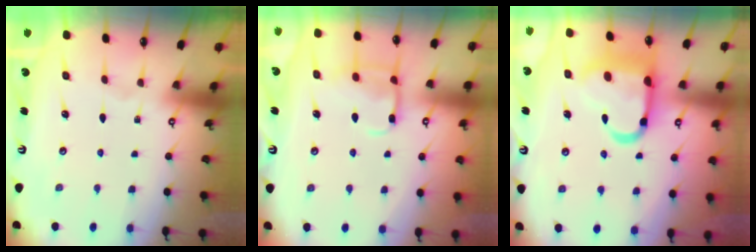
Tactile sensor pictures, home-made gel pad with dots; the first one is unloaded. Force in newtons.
{"total": 12.2, "press": 12.2, "slide": 1.2}
{"total": 16.1, "press": 16.0, "slide": 1.9}